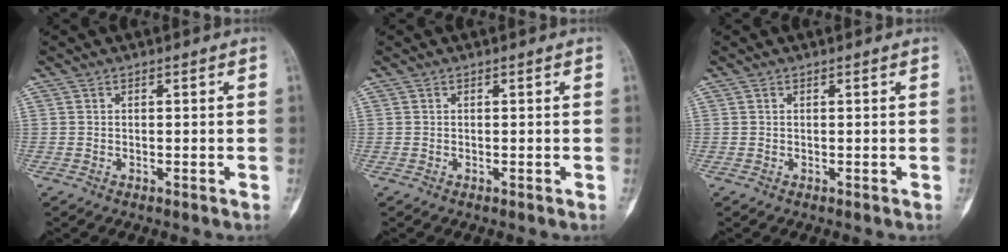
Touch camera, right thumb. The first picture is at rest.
{"total": 0.0}
{"total": 0.0}